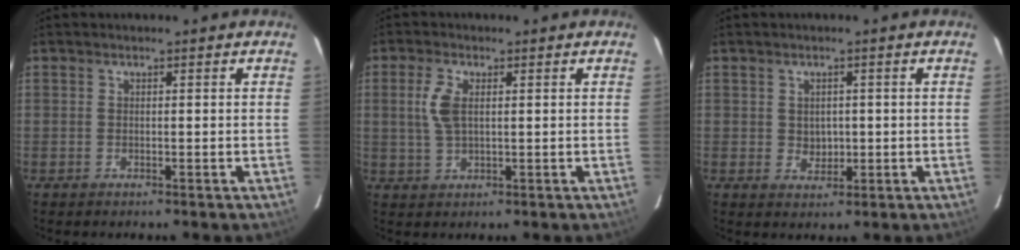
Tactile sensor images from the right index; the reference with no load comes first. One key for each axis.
{"total": 5.1, "fx": 1.0, "fy": 2.5, "fz": 4.4, "tx": -0.094, "ty": 0.004, "tz": 0.023}
{"total": 3.0, "fx": 0.0, "fy": 2.7, "fz": 1.4, "tx": -0.019, "ty": 0.000, "tz": 0.006}